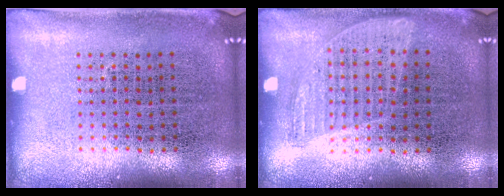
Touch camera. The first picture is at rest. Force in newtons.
{"total": 0.8, "press": 0.8, "slide": 0.3}